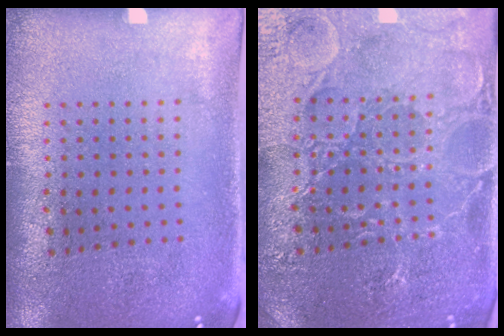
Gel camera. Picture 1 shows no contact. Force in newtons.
{"total": 4.5, "press": 4.4, "slide": 0.9}